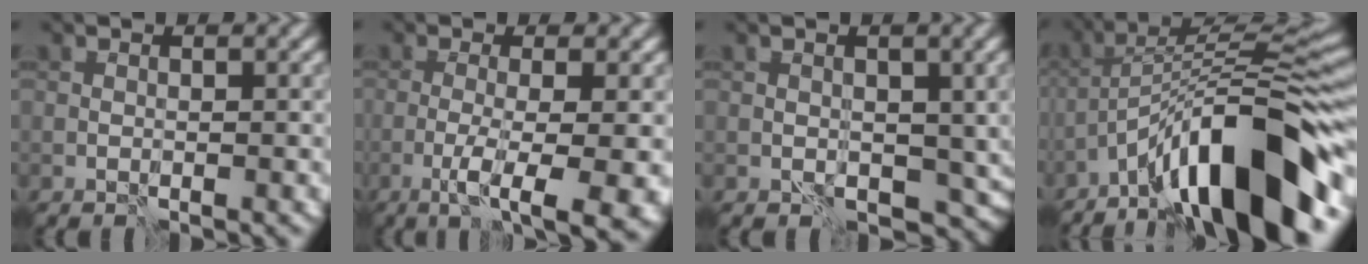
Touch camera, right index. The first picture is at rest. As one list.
[{"total": 8.1, "force": [-3.7, 2.2, 6.9], "torque": [-0.097, -0.009, -0.056]}, {"total": 5.3, "force": [-1.5, 3.9, 3.3], "torque": [-0.041, -0.013, -0.003]}, {"total": 13.1, "force": [-7.9, 3.0, 10.0], "torque": [-0.144, 0.028, -0.134]}]